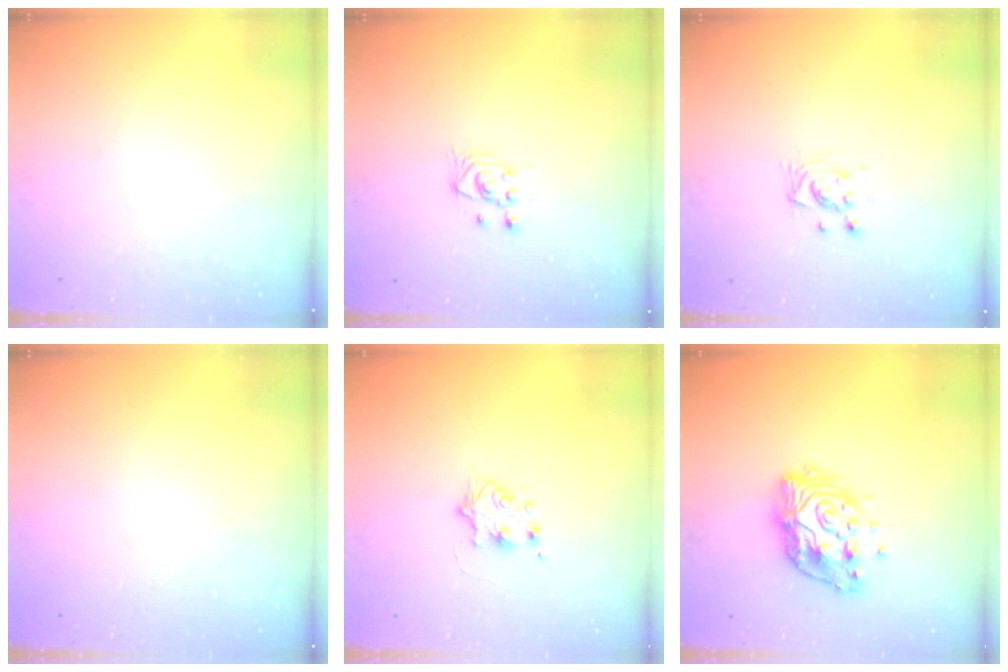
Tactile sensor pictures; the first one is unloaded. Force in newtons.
{"total": 4.0, "press": 4.0, "slide": 0.5}
{"total": 4.6, "press": 4.6, "slide": 0.2}
{"total": 0.0}
{"total": 6.1, "press": 6.0, "slide": 0.9}
{"total": 12.6, "press": 12.6, "slide": 0.7}